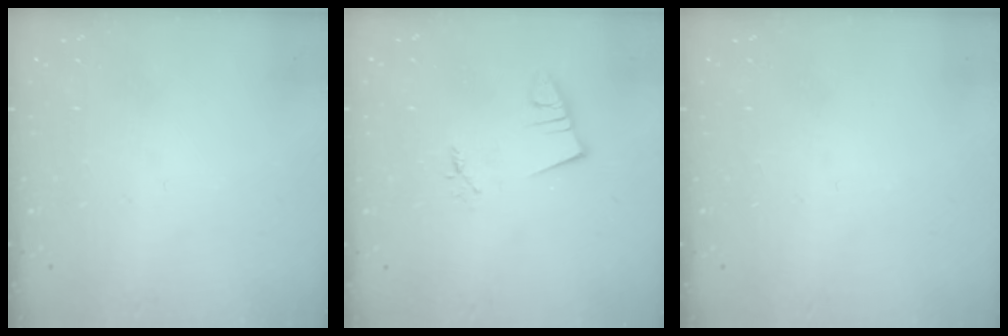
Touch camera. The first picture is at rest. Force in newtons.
{"total": 2.0, "press": 2.0, "slide": 0.2}
{"total": 0.0}